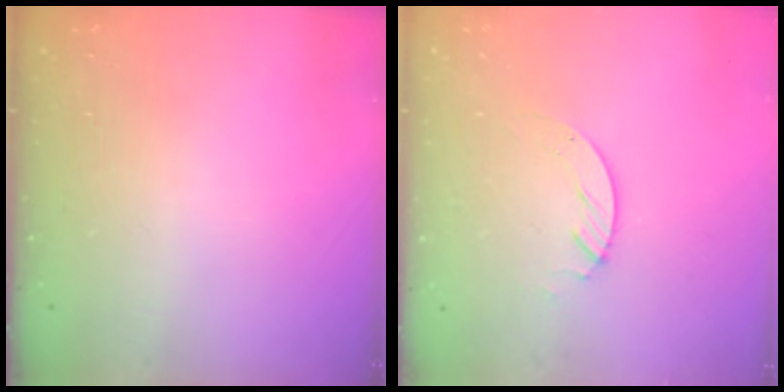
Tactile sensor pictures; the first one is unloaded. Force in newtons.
{"total": 2.4, "press": 2.4, "slide": 0.2}